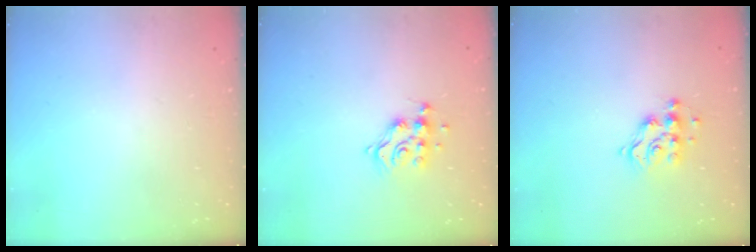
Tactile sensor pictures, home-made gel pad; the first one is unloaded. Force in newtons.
{"total": 10.5, "press": 10.5, "slide": 0.9}
{"total": 10.3, "press": 10.3, "slide": 0.4}